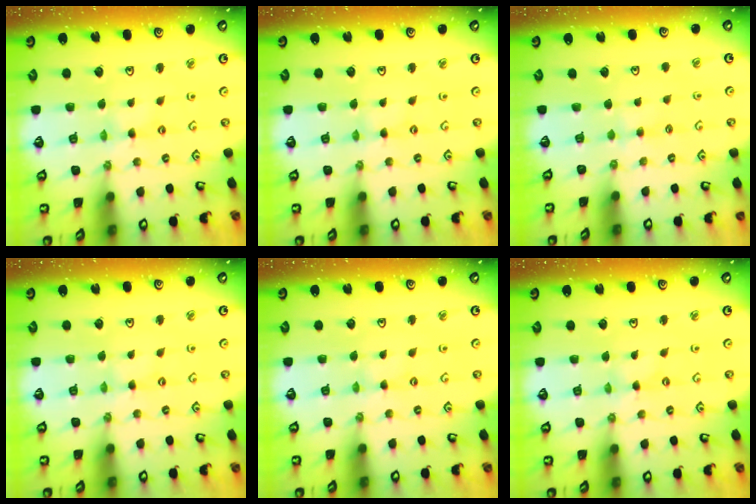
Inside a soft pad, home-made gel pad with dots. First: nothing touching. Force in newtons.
{"total": 0.0}
{"total": 2.8, "press": 2.7, "slide": 0.5}
{"total": 1.1, "press": 1.1, "slide": 0.2}
{"total": 0.0}
{"total": 0.0}